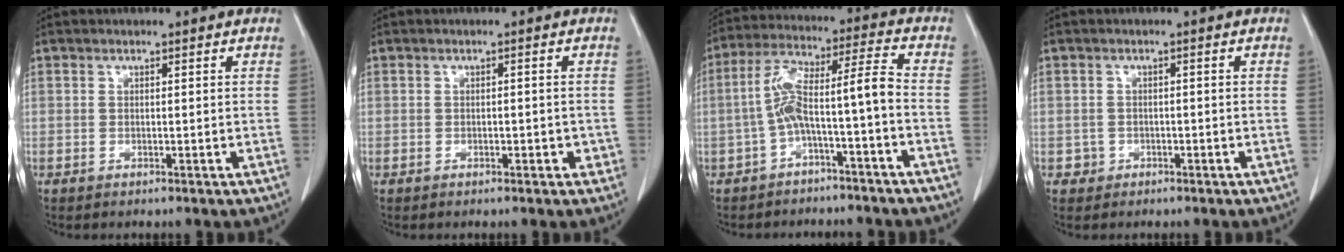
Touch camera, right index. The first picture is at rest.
{"total": 2.0, "force": [-0.6, 1.0, 1.6], "torque": [-0.018, 0.002, -0.007]}
{"total": 8.8, "force": [-2.9, 0.2, 8.3], "torque": [-0.154, 0.043, -0.051]}
{"total": 1.6, "force": [-0.7, 1.5, -0.1], "torque": [0.009, 0.008, -0.016]}